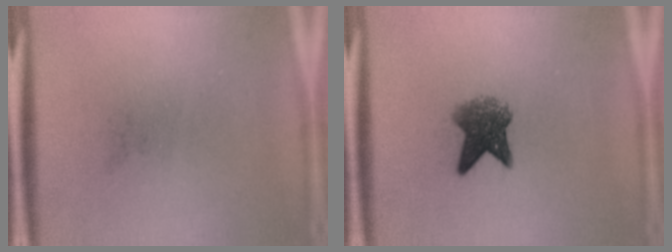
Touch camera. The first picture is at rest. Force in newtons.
{"total": 5.2}